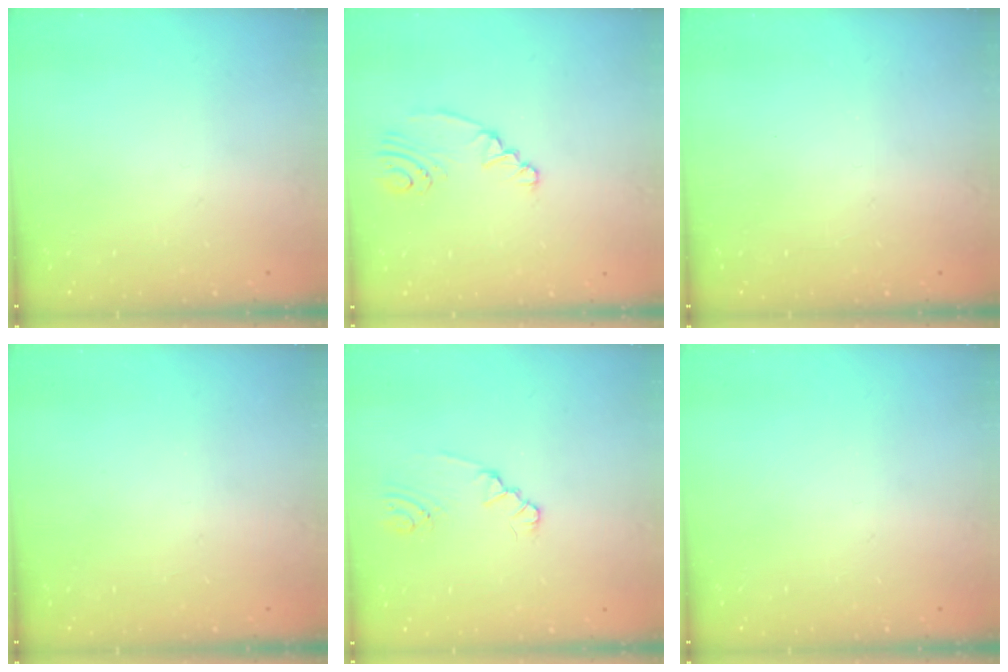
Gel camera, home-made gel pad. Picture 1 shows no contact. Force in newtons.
{"total": 3.2, "press": 3.0, "slide": 1.1}
{"total": 0.0}
{"total": 0.0}
{"total": 1.8, "press": 1.8, "slide": 0.2}
{"total": 0.0}